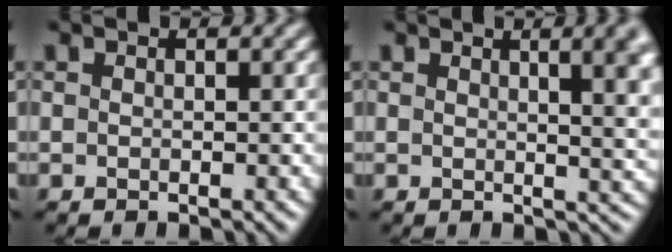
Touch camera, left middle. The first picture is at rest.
{"total": 7.8, "force": [2.9, 3.3, 6.4], "torque": [-0.020, 0.023, 0.031]}